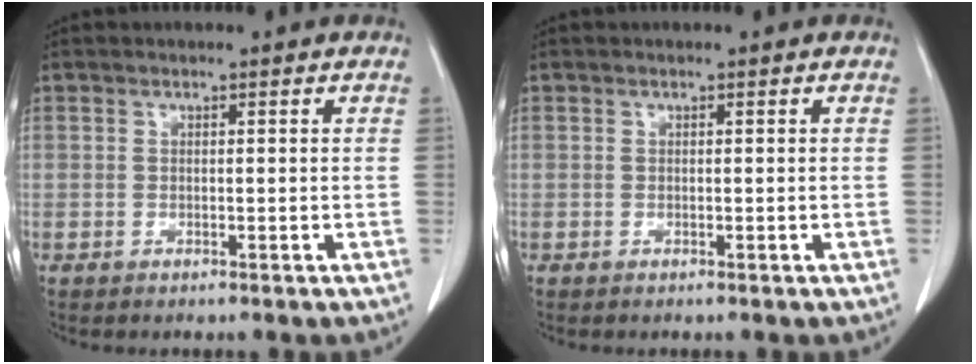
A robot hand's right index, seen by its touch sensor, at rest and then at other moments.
{"total": 0.0}